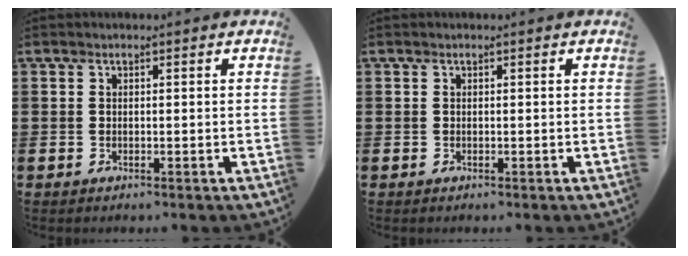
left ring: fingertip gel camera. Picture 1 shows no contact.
{"total": 0.0}